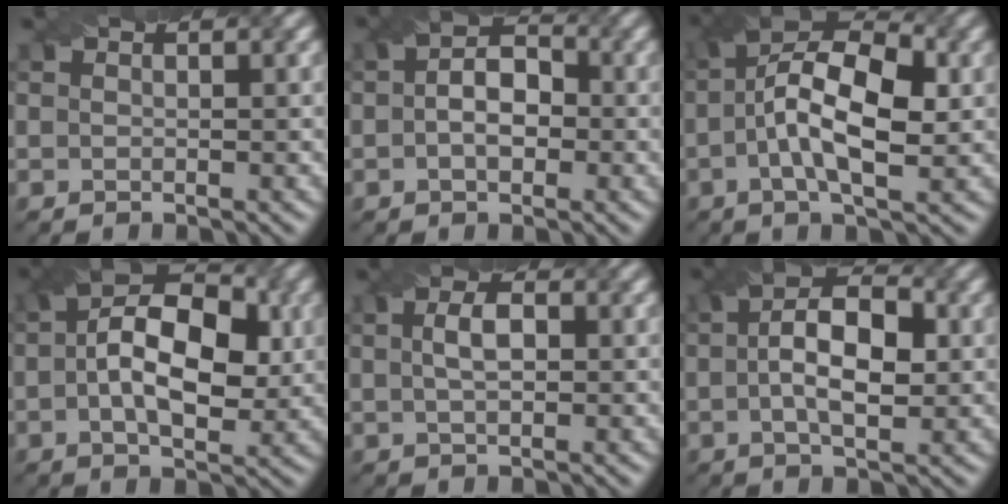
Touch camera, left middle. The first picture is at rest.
{"total": 3.7, "force": [-0.8, 2.6, 2.6], "torque": [-0.021, 0.012, -0.009]}
{"total": 9.3, "force": [-0.4, 4.3, 8.2], "torque": [-0.142, 0.015, 0.003]}
{"total": 8.8, "force": [0.1, 4.9, 7.3], "torque": [-0.103, 0.017, 0.007]}
{"total": 1.6, "force": [-0.3, 0.8, 1.3], "torque": [-0.024, 0.006, 0.009]}
{"total": 6.0, "force": [-0.3, 3.0, 5.2], "torque": [-0.075, 0.016, 0.002]}